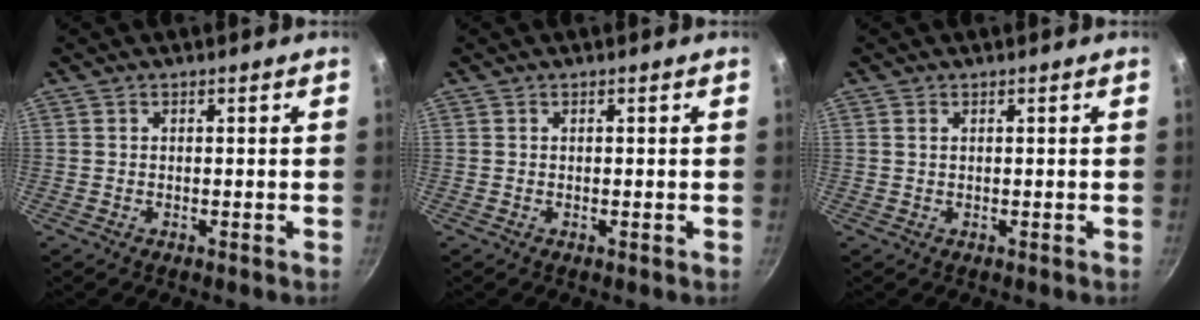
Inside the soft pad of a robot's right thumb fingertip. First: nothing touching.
{"total": 0.0}
{"total": 0.6, "force": [0.2, 0.4, 0.4], "torque": [-0.008, 0.001, 0.004]}